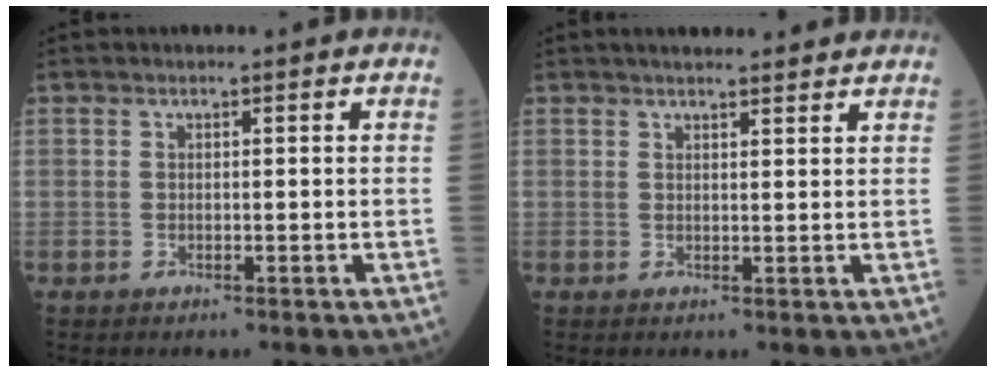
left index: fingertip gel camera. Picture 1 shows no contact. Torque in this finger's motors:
{"motor_torque": [0.14, -0.13, -0.02, -0.01]}